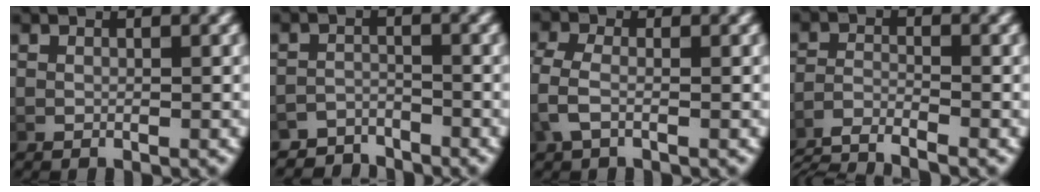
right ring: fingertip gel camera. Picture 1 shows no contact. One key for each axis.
{"total": 3.9, "fx": -3.6, "fy": 1.2, "fz": 0.0, "tx": 0.007, "ty": -0.013, "tz": -0.065}
{"total": 2.4, "fx": -0.3, "fy": 1.4, "fz": 1.9, "tx": -0.061, "ty": -0.011, "tz": 0.001}
{"total": 7.1, "fx": -6.6, "fy": 1.8, "fz": 2.0, "tx": -0.034, "ty": -0.022, "tz": -0.103}